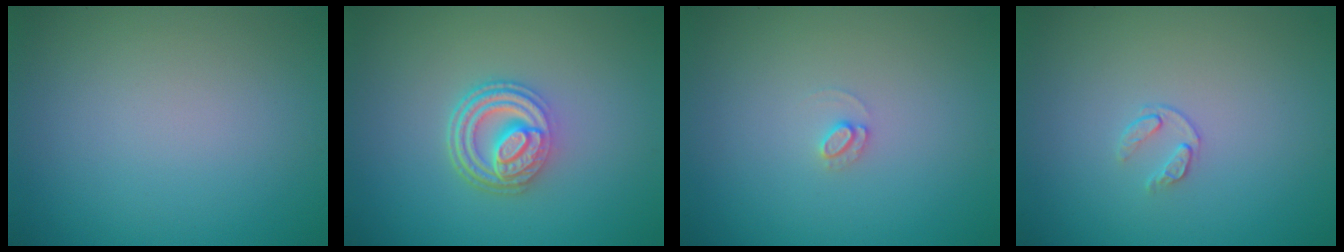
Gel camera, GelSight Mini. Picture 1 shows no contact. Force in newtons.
{"total": 4.8, "press": 3.6, "slide": 3.2}
{"total": 0.9, "press": 0.9, "slide": 0.1}
{"total": 0.9, "press": 0.5, "slide": 0.8}